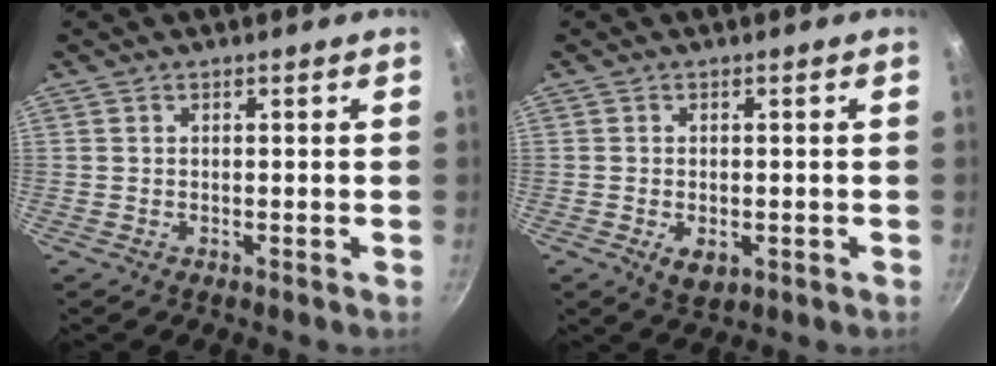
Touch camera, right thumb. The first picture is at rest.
{"total": 3.9, "force": [-1.1, 2.4, 2.9], "torque": [-0.038, -0.004, -0.010]}